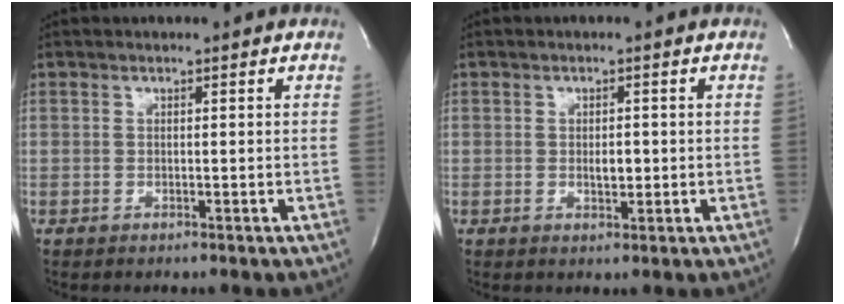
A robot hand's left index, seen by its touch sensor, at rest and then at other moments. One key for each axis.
{"total": 2.0, "fx": -0.1, "fy": 1.0, "fz": 1.7, "tx": -0.030, "ty": -0.001, "tz": 0.001}